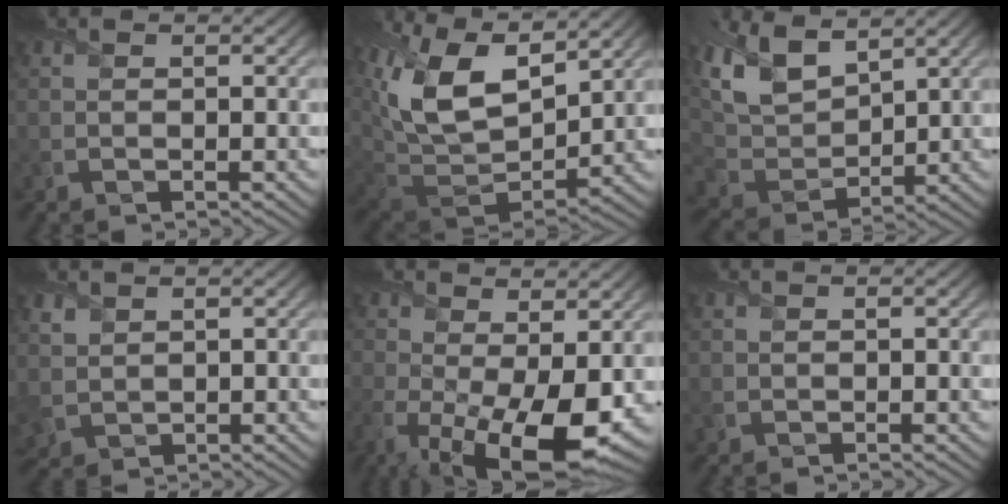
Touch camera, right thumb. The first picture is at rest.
{"total": 17.4, "force": [7.7, 9.0, 12.7], "torque": [-0.292, 0.036, 0.147]}
{"total": 10.5, "force": [5.9, 5.8, 6.5], "torque": [-0.183, 0.009, 0.117]}
{"total": 2.8, "force": [1.6, 2.0, 1.0], "torque": [-0.042, -0.003, 0.038]}
{"total": 13.4, "force": [-3.8, 6.4, 11.1], "torque": [-0.215, -0.048, -0.041]}
{"total": 0.7, "force": [-0.1, 0.7, 0.2], "torque": [-0.006, -0.003, -0.003]}